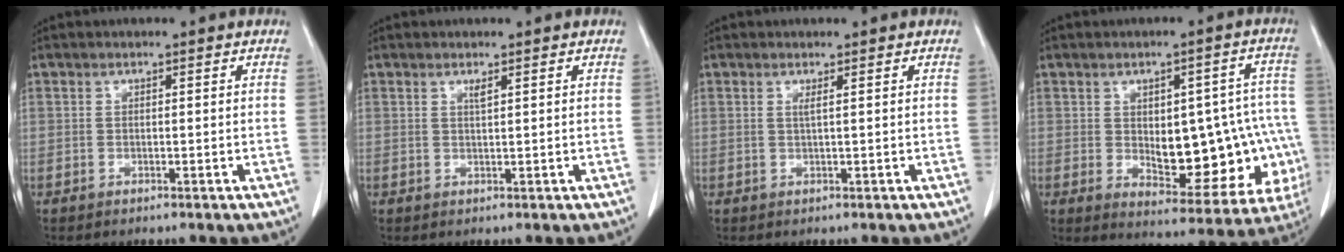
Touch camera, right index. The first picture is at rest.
{"total": 0.8, "force": [0.5, -0.1, 0.7], "torque": [-0.016, -0.003, 0.011]}
{"total": 0.8, "force": [0.3, -0.2, 0.7], "torque": [-0.021, -0.003, 0.009]}
{"total": 18.0, "force": [-1.9, 7.9, 16.0], "torque": [-0.169, 0.027, 0.004]}